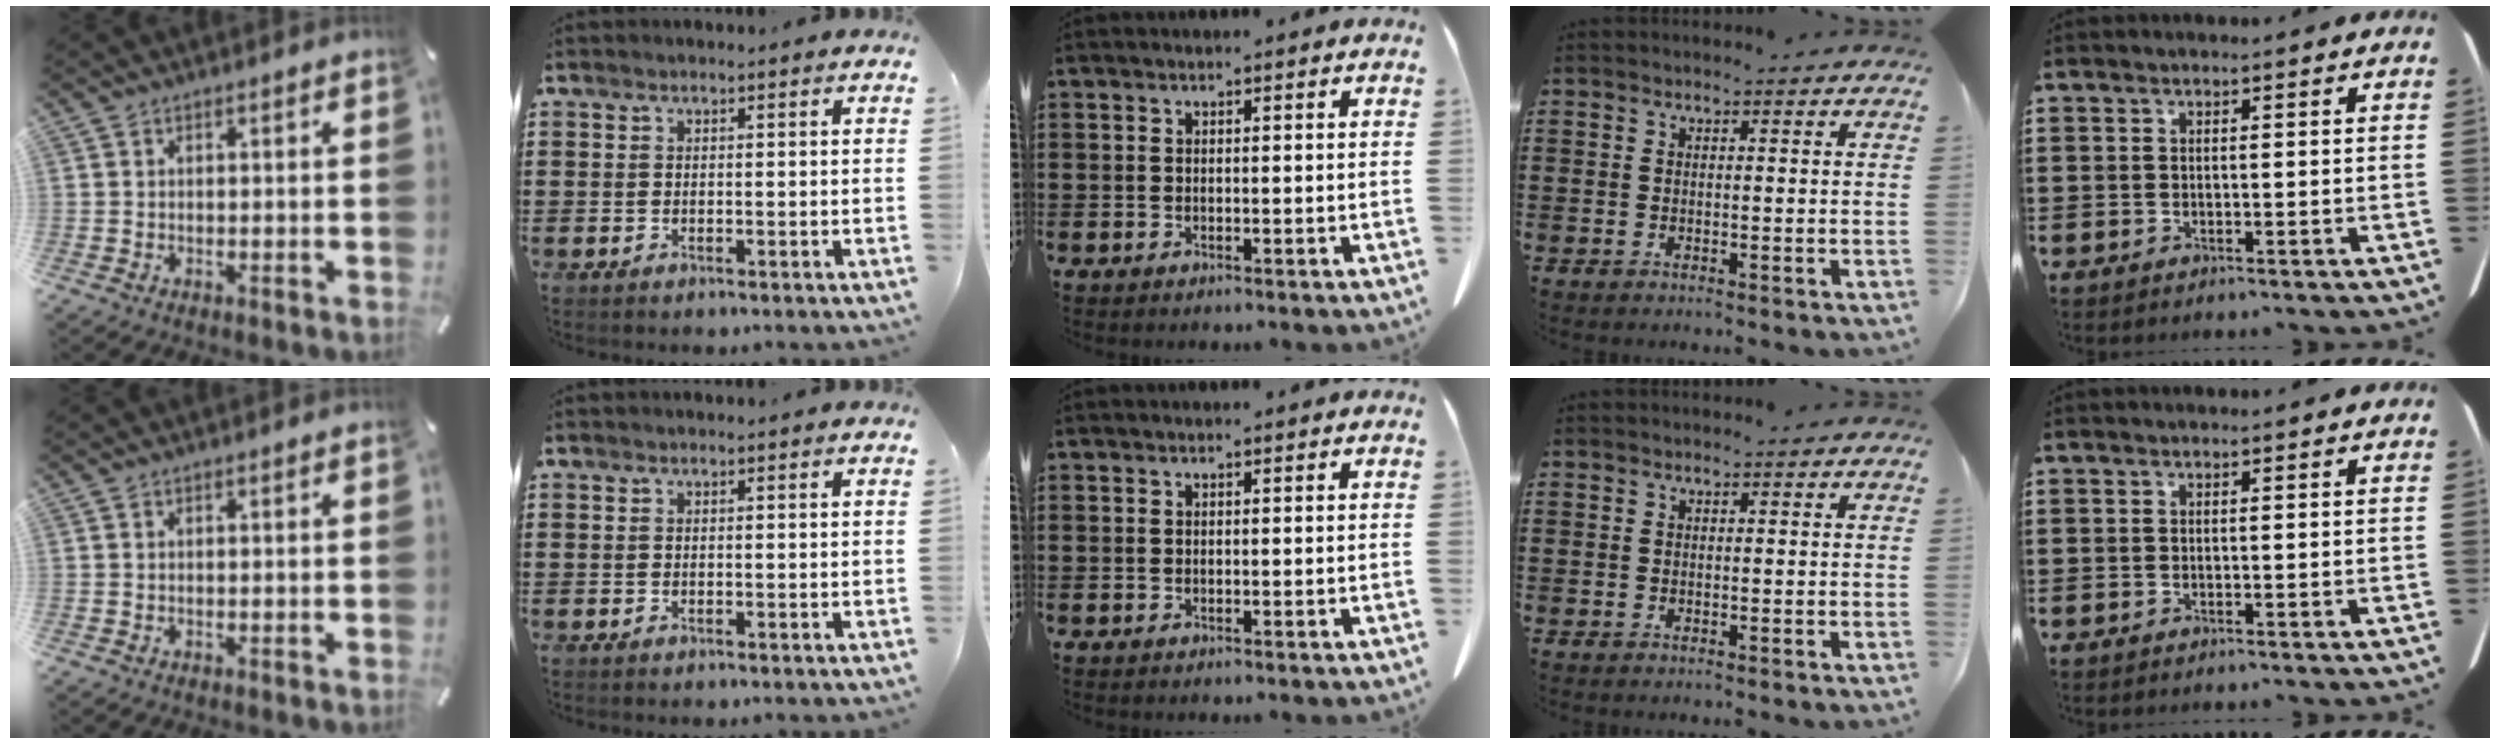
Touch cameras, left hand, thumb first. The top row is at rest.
{}